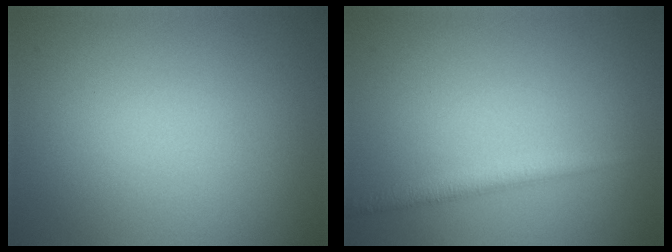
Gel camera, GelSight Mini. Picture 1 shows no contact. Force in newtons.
{"total": 2.1, "press": 2.1, "slide": 0.0}